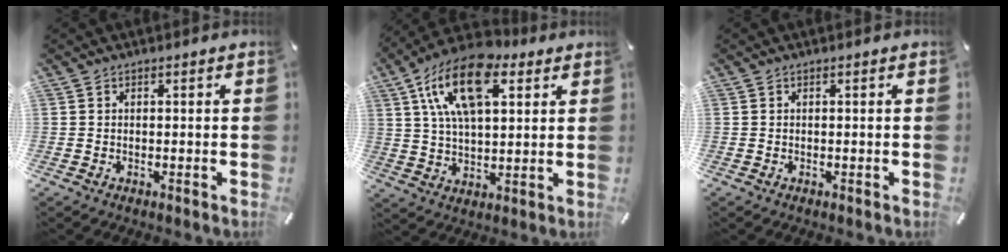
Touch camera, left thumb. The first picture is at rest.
{"total": 18.0, "force": [7.9, 9.3, 13.2], "torque": [-0.260, -0.015, 0.134]}
{"total": 0.0}